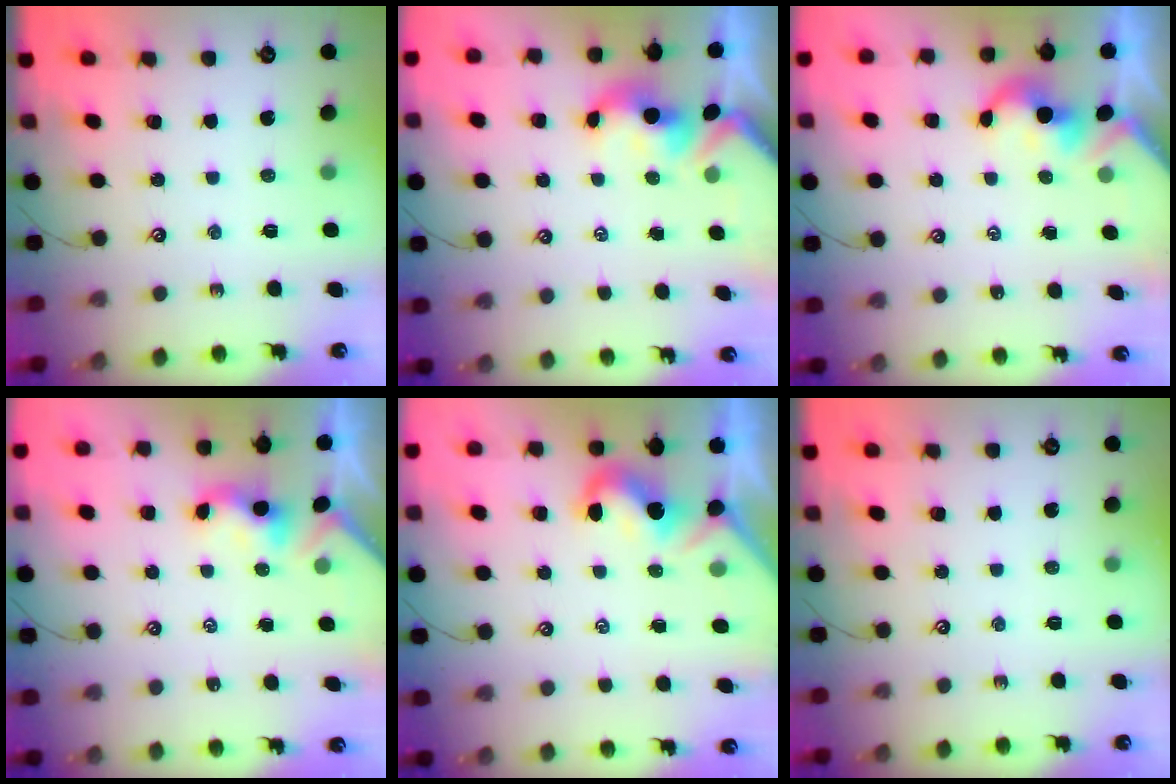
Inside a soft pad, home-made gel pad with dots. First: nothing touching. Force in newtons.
{"total": 1.6, "press": 1.4, "slide": 0.7}
{"total": 2.0, "press": 2.0, "slide": 0.2}
{"total": 0.0}
{"total": 2.0, "press": 1.9, "slide": 0.6}
{"total": 0.0}